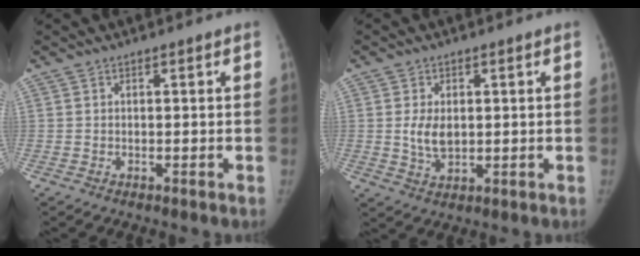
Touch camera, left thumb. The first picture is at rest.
{"total": 5.2, "force": [0.5, 3.2, 4.0], "torque": [-0.068, -0.006, 0.016]}